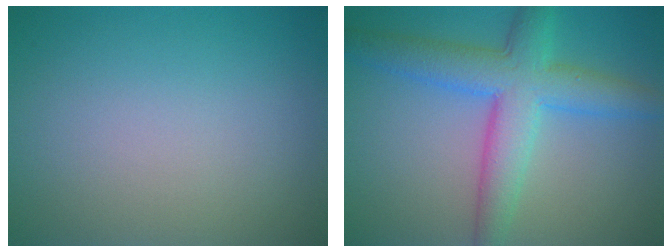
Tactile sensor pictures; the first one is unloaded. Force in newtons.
{"total": 6.7, "press": 6.7, "slide": 0.1}